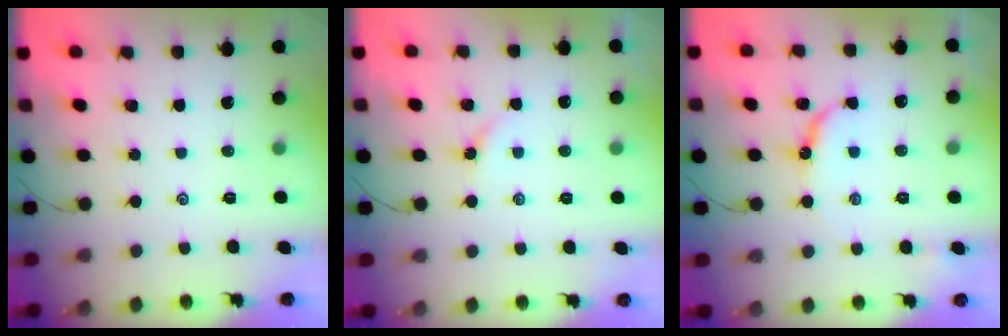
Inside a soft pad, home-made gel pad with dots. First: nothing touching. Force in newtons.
{"total": 3.0, "press": 2.9, "slide": 0.4}
{"total": 8.0, "press": 7.9, "slide": 0.8}